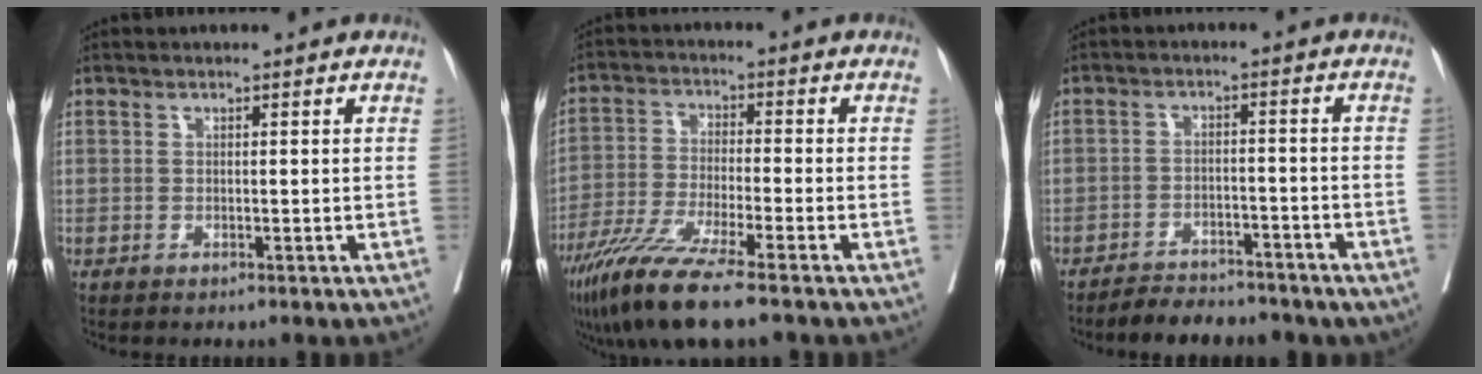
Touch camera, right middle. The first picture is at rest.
{"total": 11.2, "force": [-7.9, 0.1, 8.0], "torque": [-0.154, -0.040, -0.143]}
{"total": 9.1, "force": [-8.0, 3.2, 3.1], "torque": [-0.039, 0.004, -0.106]}